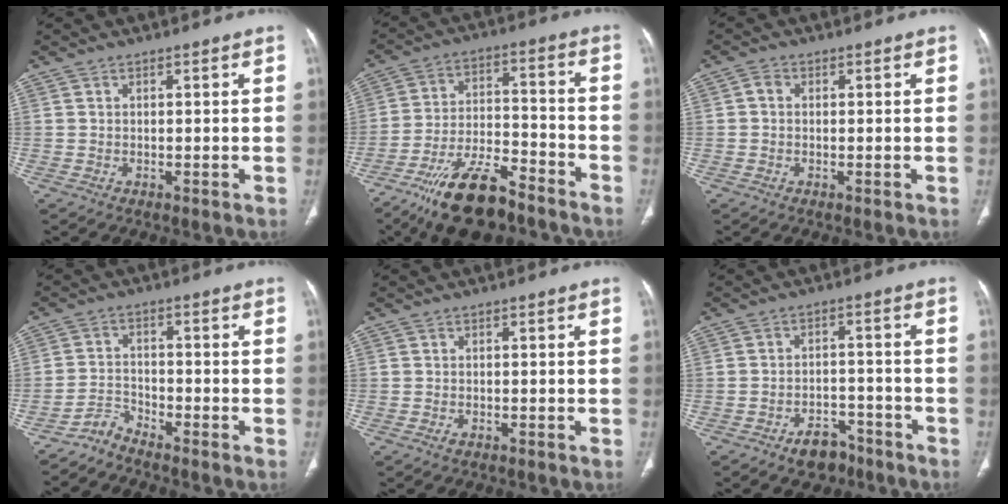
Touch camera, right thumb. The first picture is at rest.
{"total": 15.4, "force": [-11.1, 5.4, 9.1], "torque": [-0.155, 0.067, -0.194]}
{"total": 1.5, "force": [0.0, 1.2, 0.9], "torque": [-0.011, 0.002, -0.004]}
{"total": 3.1, "force": [-3.1, 0.2, -0.1], "torque": [0.000, 0.014, -0.066]}
{"total": 0.7, "force": [-0.4, 0.4, 0.4], "torque": [-0.011, 0.003, -0.007]}
{"total": 6.0, "force": [-4.2, 3.6, 2.3], "torque": [-0.015, 0.037, -0.060]}